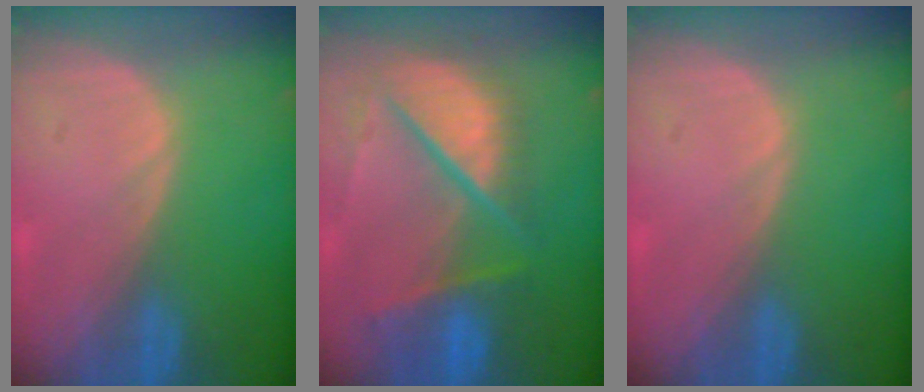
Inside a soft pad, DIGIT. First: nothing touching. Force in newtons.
{"total": 10.9, "press": 9.0, "slide": 6.1}
{"total": 0.0}